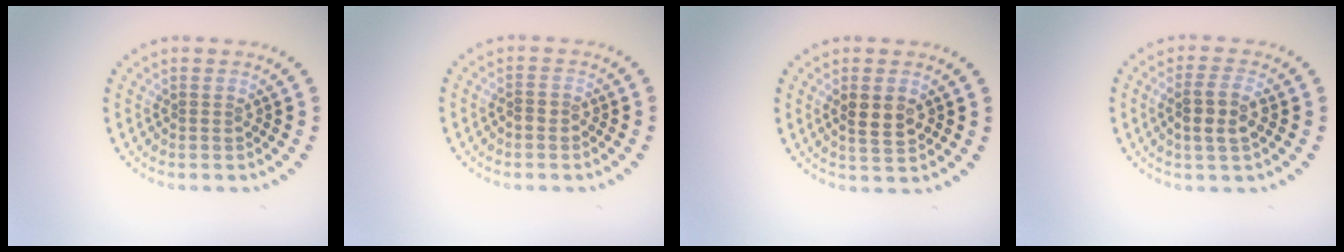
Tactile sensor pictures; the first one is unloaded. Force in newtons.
{"total": 0.9, "press": 0.6, "slide": 0.6}
{"total": 2.5, "press": 2.5, "slide": 0.3}
{"total": 2.8, "press": 2.7, "slide": 0.8}